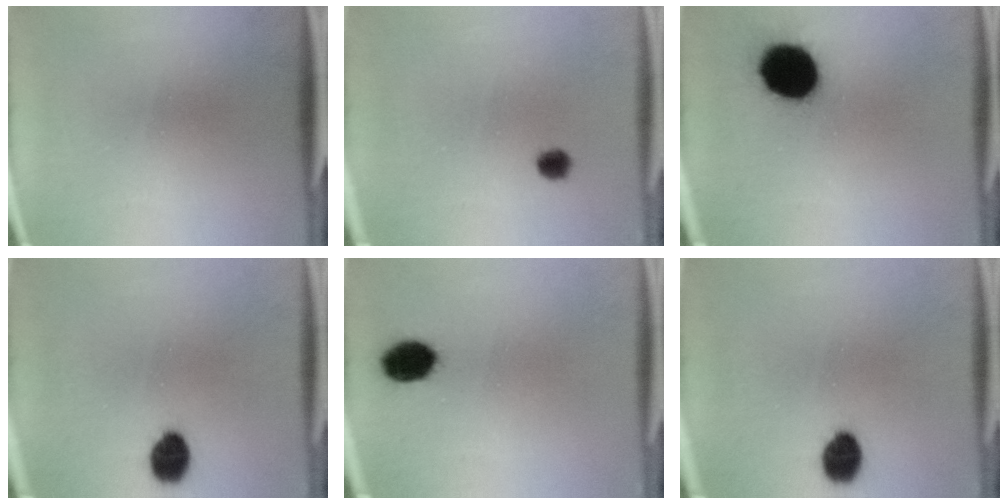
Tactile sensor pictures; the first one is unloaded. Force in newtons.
{"total": 2.4}
{"total": 16.4}
{"total": 7.0}
{"total": 6.3}
{"total": 7.0}